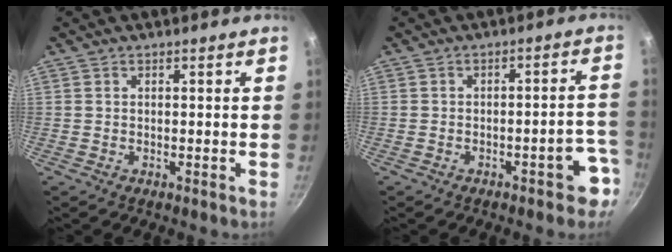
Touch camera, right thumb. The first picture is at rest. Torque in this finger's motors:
{"motor_torque": [1.06, 0.33, 0.72, -0.27, 0.03]}